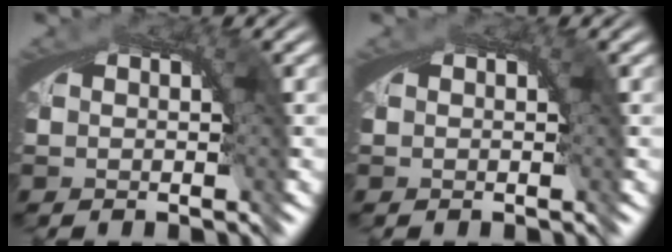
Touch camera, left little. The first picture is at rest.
{"total": 0.0}